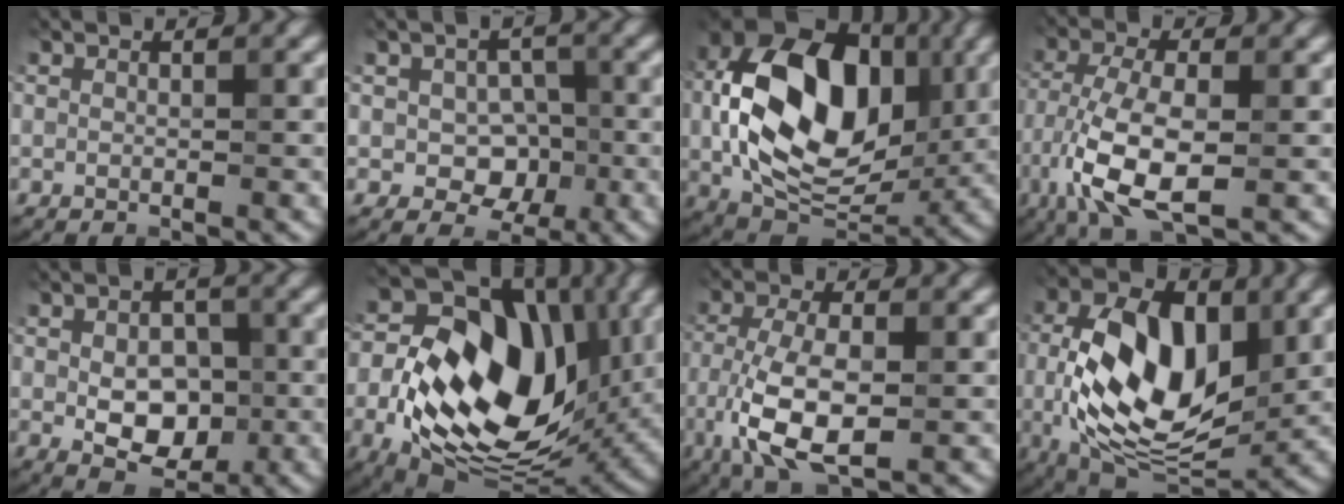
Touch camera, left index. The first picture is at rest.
{"total": 4.3, "force": [-0.6, 3.2, 2.8], "torque": [-0.041, -0.006, -0.010]}
{"total": 15.4, "force": [1.2, 10.3, 11.4], "torque": [-0.207, 0.002, 0.019]}
{"total": 8.1, "force": [-3.1, 3.2, 6.7], "torque": [-0.150, -0.004, -0.065]}
{"total": 5.6, "force": [-0.7, 3.6, 4.2], "torque": [-0.074, -0.010, -0.011]}
{"total": 18.0, "force": [-0.3, 11.7, 13.6], "torque": [-0.232, -0.011, -0.009]}
{"total": 7.7, "force": [-2.3, 3.3, 6.5], "torque": [-0.146, -0.006, -0.044]}
{"total": 12.6, "force": [0.3, 7.0, 10.4], "torque": [-0.190, -0.001, -0.004]}